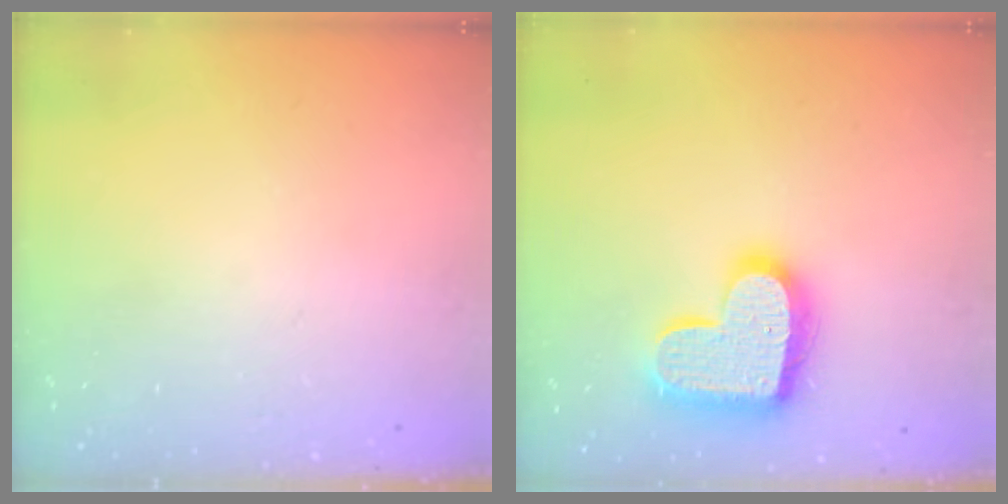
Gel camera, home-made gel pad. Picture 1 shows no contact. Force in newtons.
{"total": 18.1, "press": 18.1, "slide": 1.1}